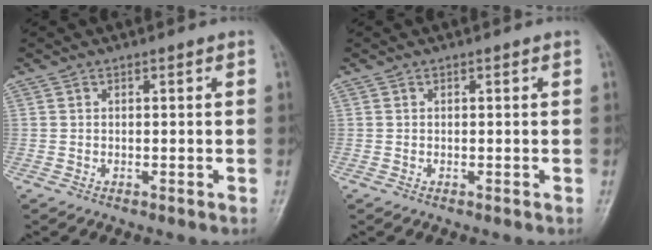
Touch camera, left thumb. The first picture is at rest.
{"total": 0.0}